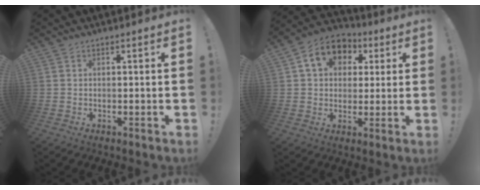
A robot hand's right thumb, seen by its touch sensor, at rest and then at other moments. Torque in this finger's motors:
{"motor_torque": [1.25, 1.99, 0.90, 0.13, 0.03]}